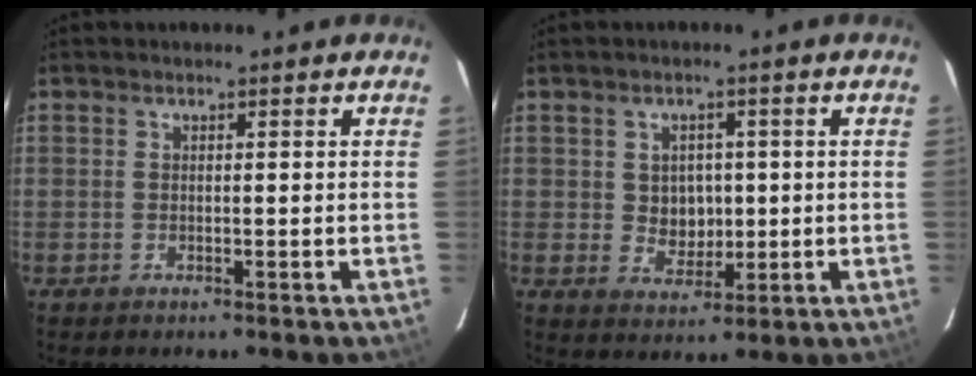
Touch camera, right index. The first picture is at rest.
{"total": 5.0, "force": [0.4, 4.5, 2.1], "torque": [-0.037, 0.005, 0.015]}